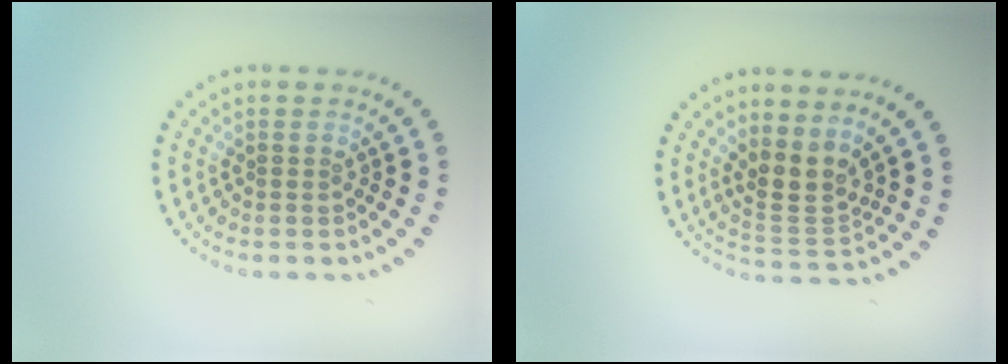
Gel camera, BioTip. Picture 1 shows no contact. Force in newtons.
{"total": 2.9, "press": 2.3, "slide": 1.9}